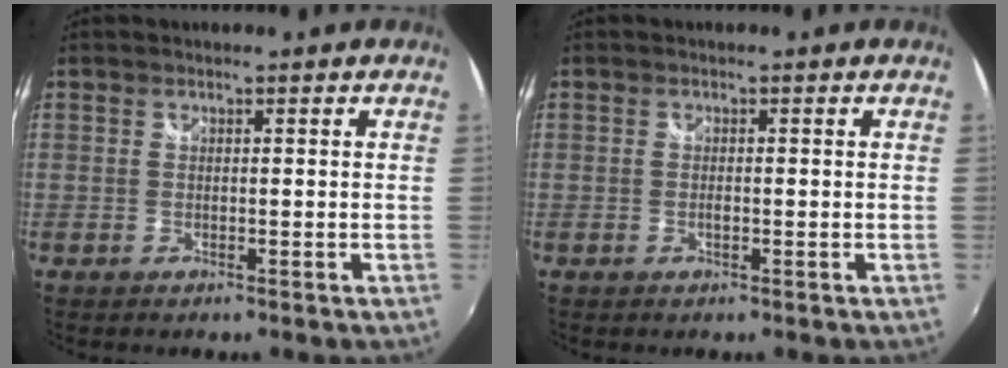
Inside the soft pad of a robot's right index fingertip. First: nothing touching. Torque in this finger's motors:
{"motor_torque": [-0.05, -0.01, 0.00, 0.01]}